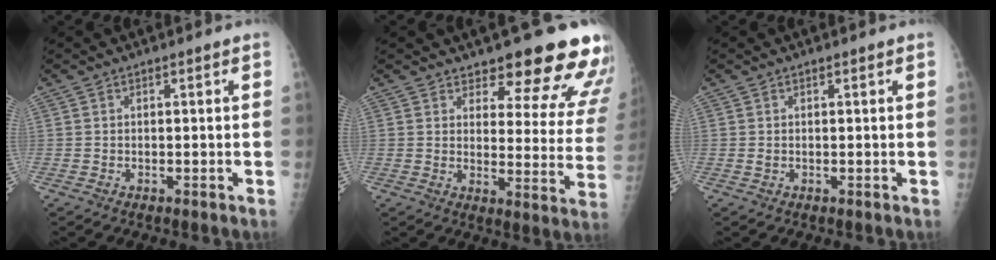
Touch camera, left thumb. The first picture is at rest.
{"total": 17.1, "force": [14.1, 5.1, 8.2], "torque": [-0.057, -0.101, 0.161]}
{"total": 0.7, "force": [0.4, 0.1, 0.6], "torque": [-0.016, 0.003, 0.008]}